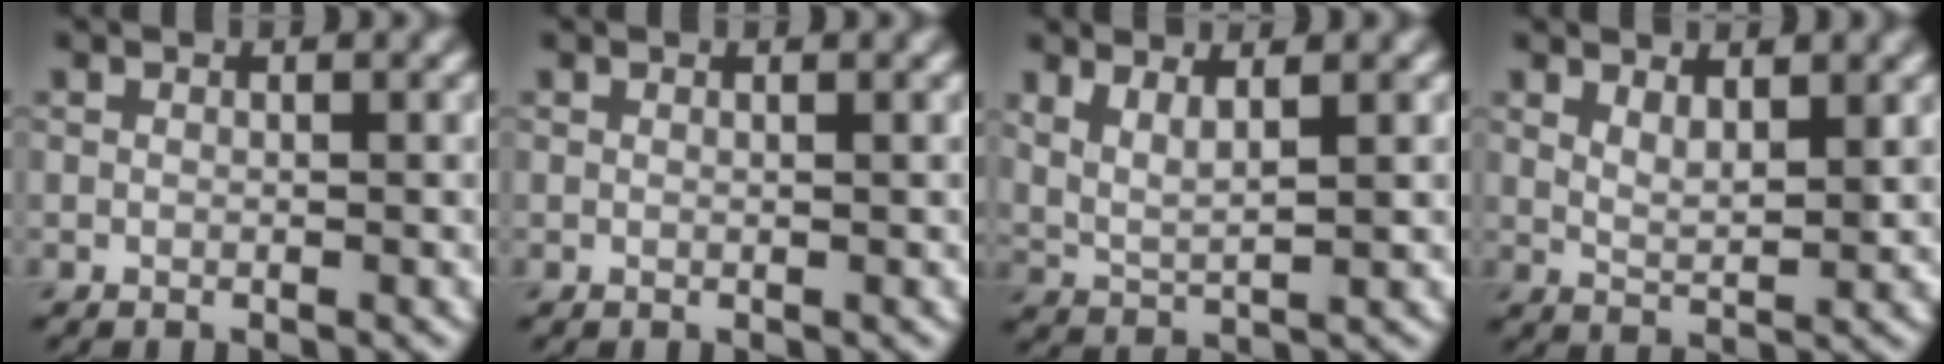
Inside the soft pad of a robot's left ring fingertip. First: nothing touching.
{"total": 0.7, "force": [0.4, 0.3, 0.5], "torque": [-0.002, -0.001, -0.001]}
{"total": 2.7, "force": [1.7, 0.7, 2.0], "torque": [-0.043, -0.009, 0.036]}
{"total": 2.3, "force": [1.5, 0.6, 1.5], "torque": [-0.028, -0.005, 0.029]}